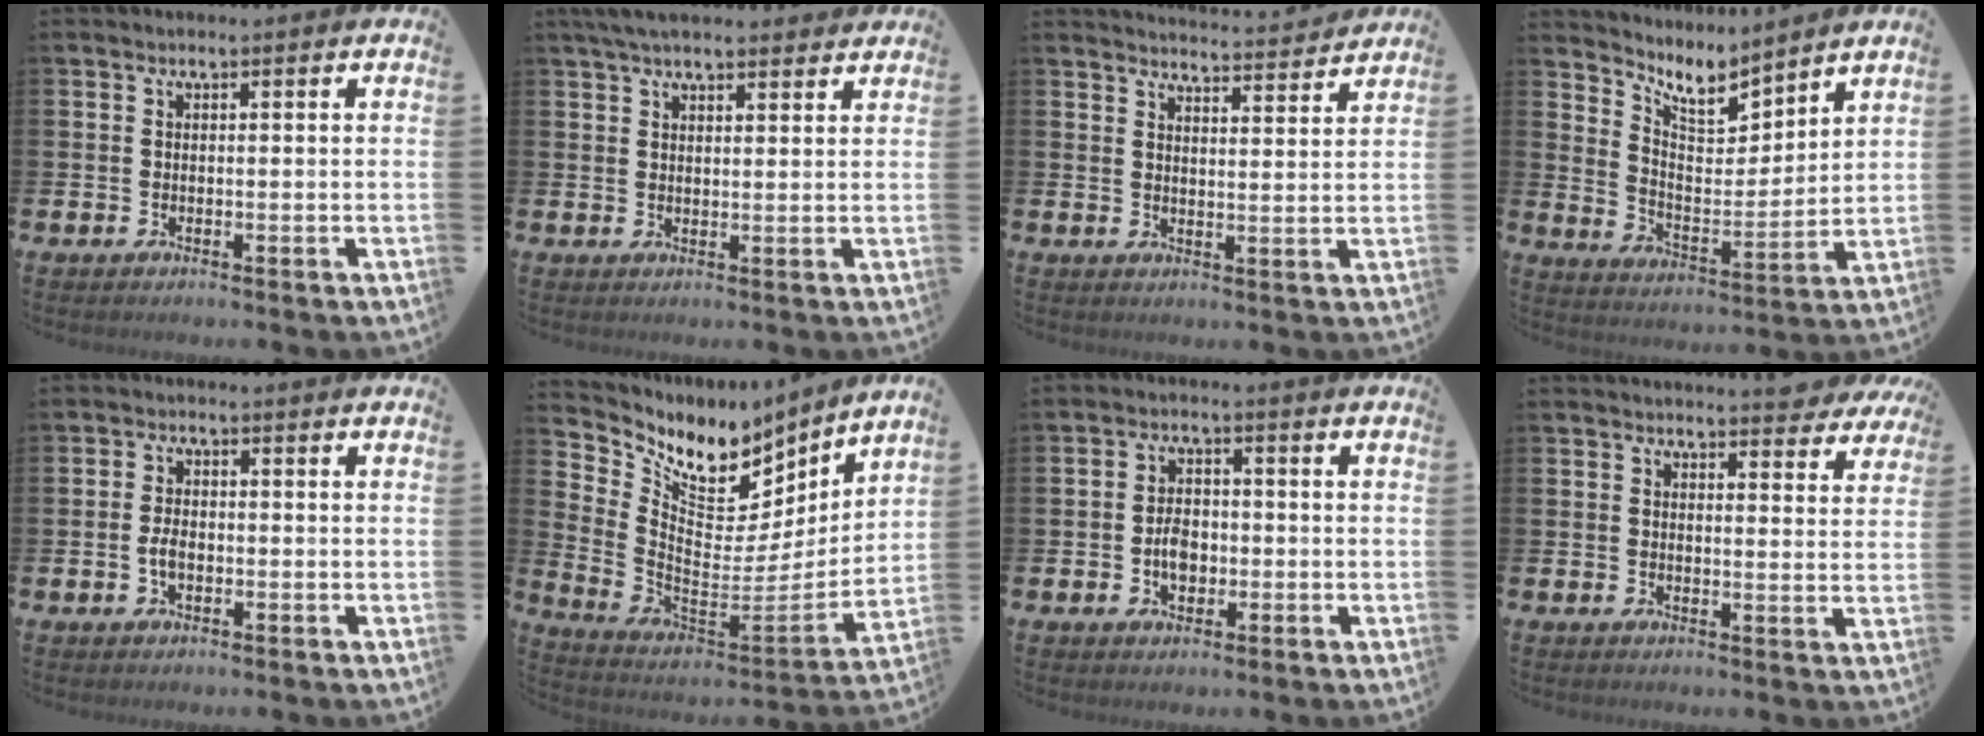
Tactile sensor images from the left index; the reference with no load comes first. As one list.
[{"total": 4.4, "force": [4.1, 1.0, 1.5], "torque": [-0.042, -0.006, 0.078]}, {"total": 4.0, "force": [4.0, -0.2, 0.2], "torque": [-0.009, -0.035, 0.069]}, {"total": 7.5, "force": [7.1, 1.8, 1.8], "torque": [-0.059, -0.053, 0.126]}, {"total": 2.6, "force": [-0.5, 1.4, 2.1], "torque": [-0.039, 0.003, -0.009]}, {"total": 8.6, "force": [6.6, 4.5, 3.2], "torque": [-0.098, -0.043, 0.115]}, {"total": 3.6, "force": [-0.8, 2.4, 2.6], "torque": [-0.032, -0.002, -0.019]}, {"total": 3.9, "force": [3.8, 0.3, 0.4], "torque": [0.004, -0.025, 0.067]}]